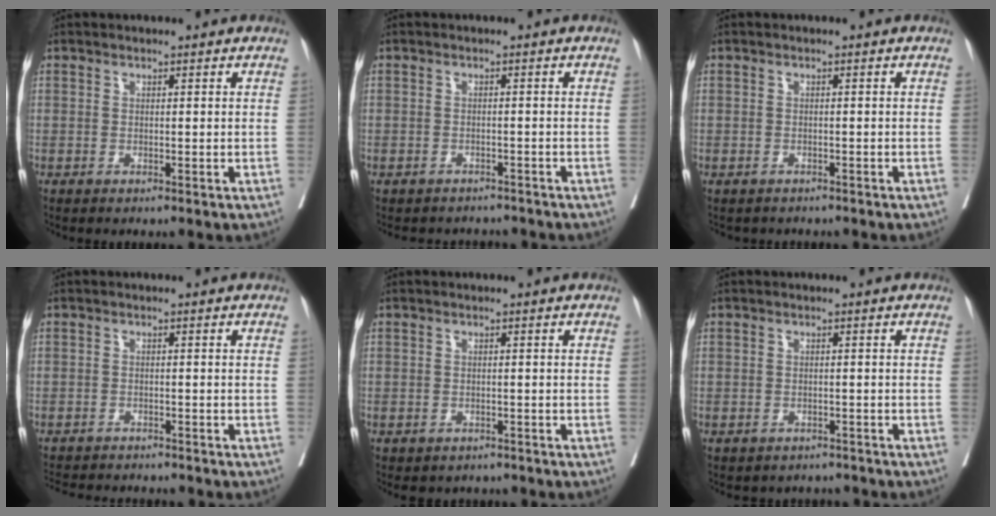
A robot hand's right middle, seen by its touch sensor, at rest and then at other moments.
{"total": 4.3, "force": [-3.9, 1.9, 0.0], "torque": [0.000, 0.005, -0.049]}
{"total": 2.4, "force": [-2.0, 1.2, 0.3], "torque": [-0.012, -0.001, -0.027]}
{"total": 8.2, "force": [-7.7, 1.9, 2.2], "torque": [-0.034, -0.003, -0.104]}
{"total": 2.6, "force": [-2.1, 1.6, 0.4], "torque": [-0.006, 0.007, -0.025]}
{"total": 3.3, "force": [-2.8, 1.8, 0.0], "torque": [0.000, 0.012, -0.036]}